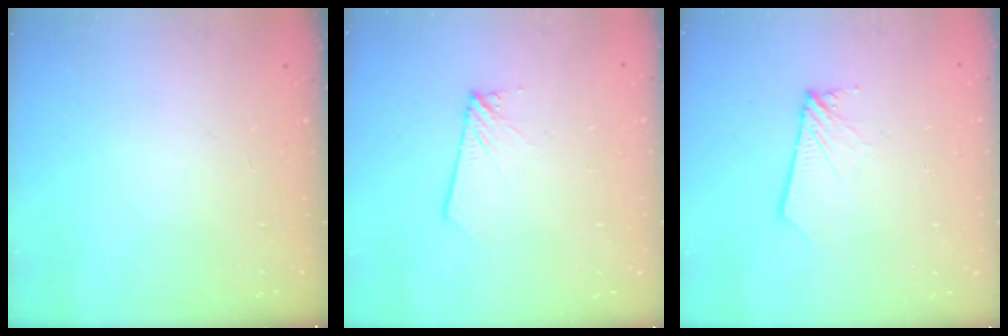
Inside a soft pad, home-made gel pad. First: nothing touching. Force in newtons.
{"total": 1.7, "press": 1.7, "slide": 0.1}
{"total": 2.8, "press": 2.8, "slide": 0.3}